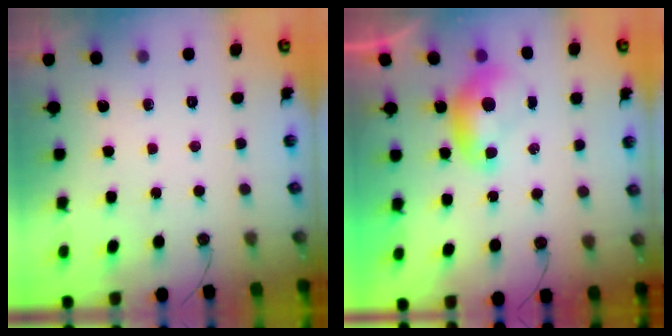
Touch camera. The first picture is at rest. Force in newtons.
{"total": 0.0}